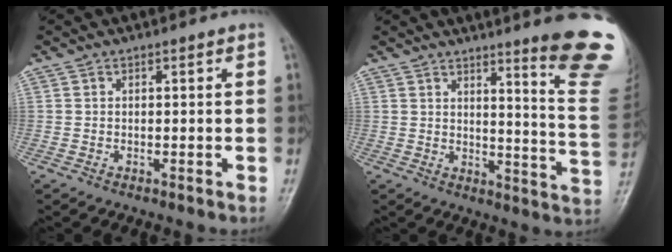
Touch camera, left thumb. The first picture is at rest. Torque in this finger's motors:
{"motor_torque": [3.15, 1.52, 1.48, -1.28, 0.24]}